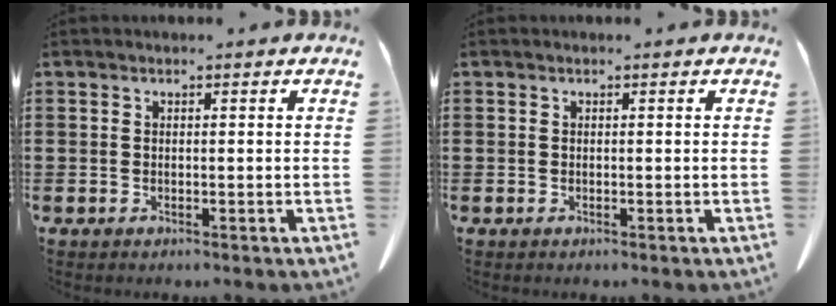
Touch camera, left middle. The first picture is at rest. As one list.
[{"total": 0.0}]